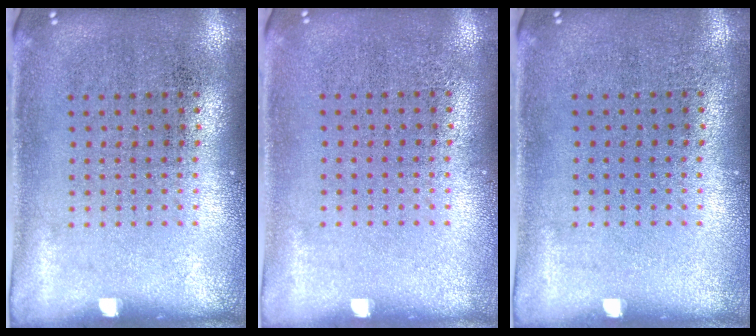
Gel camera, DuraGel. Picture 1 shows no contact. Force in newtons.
{"total": 0.0}
{"total": 0.0}